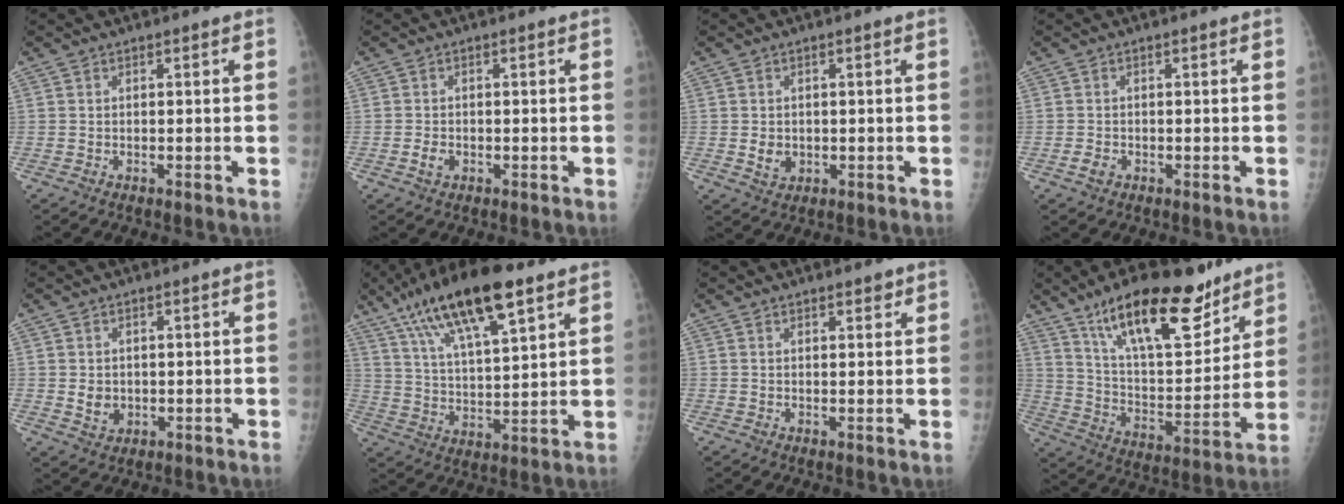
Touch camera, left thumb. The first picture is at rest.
{"total": 1.9, "force": [-0.6, 1.4, 1.1], "torque": [-0.018, 0.002, -0.011]}
{"total": 3.0, "force": [-0.2, 2.5, 1.7], "torque": [-0.018, -0.001, 0.005]}
{"total": 1.7, "force": [-0.7, 1.3, 0.9], "torque": [-0.014, 0.001, -0.011]}
{"total": 3.3, "force": [0.0, 2.8, 1.8], "torque": [-0.019, -0.003, 0.010]}
{"total": 19.2, "force": [11.2, 5.6, 14.5], "torque": [-0.240, -0.024, 0.203]}
{"total": 1.8, "force": [1.4, 0.8, 0.9], "torque": [-0.004, -0.007, 0.017]}
{"total": 23.1, "force": [15.5, 8.5, 14.9], "torque": [-0.199, -0.068, 0.260]}